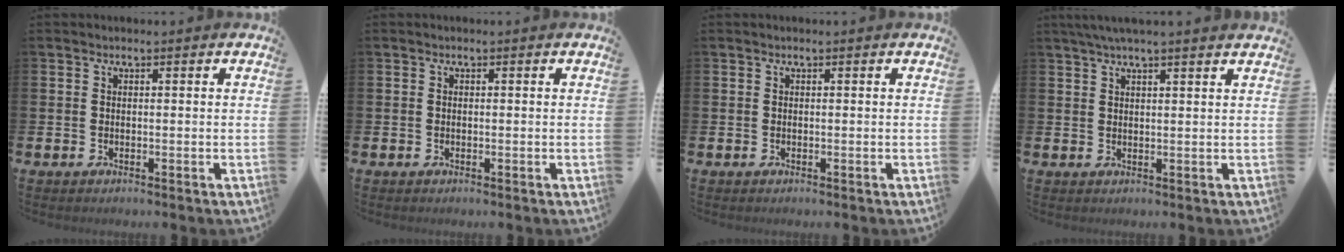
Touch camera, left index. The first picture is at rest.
{"total": 0.0}
{"total": 0.0}
{"total": 2.9, "force": [2.6, -0.2, 1.3], "torque": [-0.028, -0.003, 0.046]}